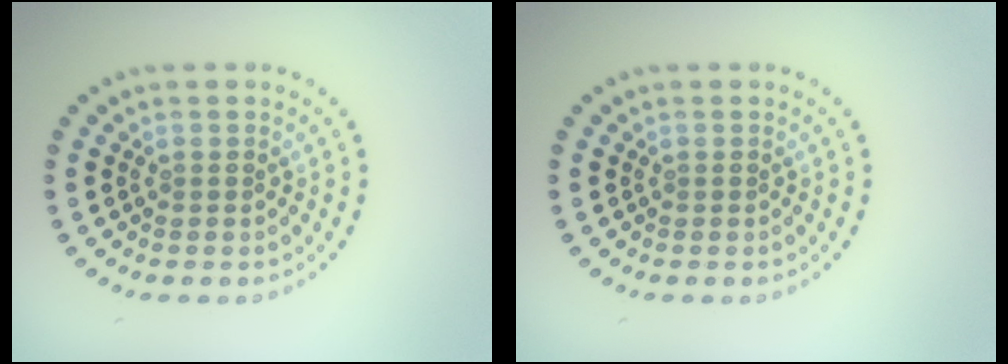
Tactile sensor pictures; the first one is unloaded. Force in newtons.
{"total": 0.0}